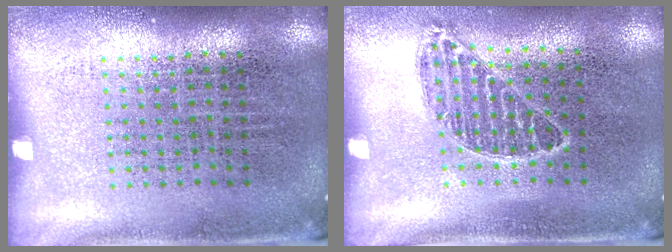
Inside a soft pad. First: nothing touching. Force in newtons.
{"total": 0.8, "press": 0.7, "slide": 0.3}